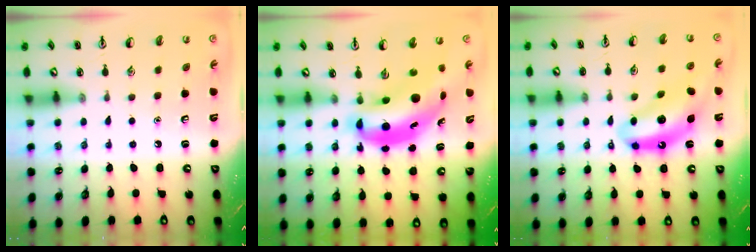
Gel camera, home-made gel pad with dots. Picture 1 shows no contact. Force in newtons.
{"total": 10.1, "press": 9.6, "slide": 3.2}
{"total": 11.5, "press": 10.9, "slide": 3.8}